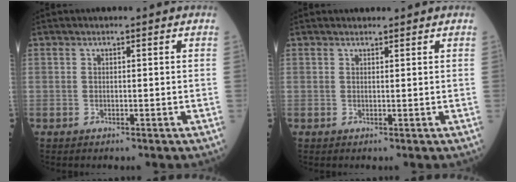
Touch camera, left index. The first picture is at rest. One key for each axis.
{"total": 1.2, "fx": 1.2, "fy": 0.2, "fz": 0.1, "tx": -0.009, "ty": 0.008, "tz": 0.022}